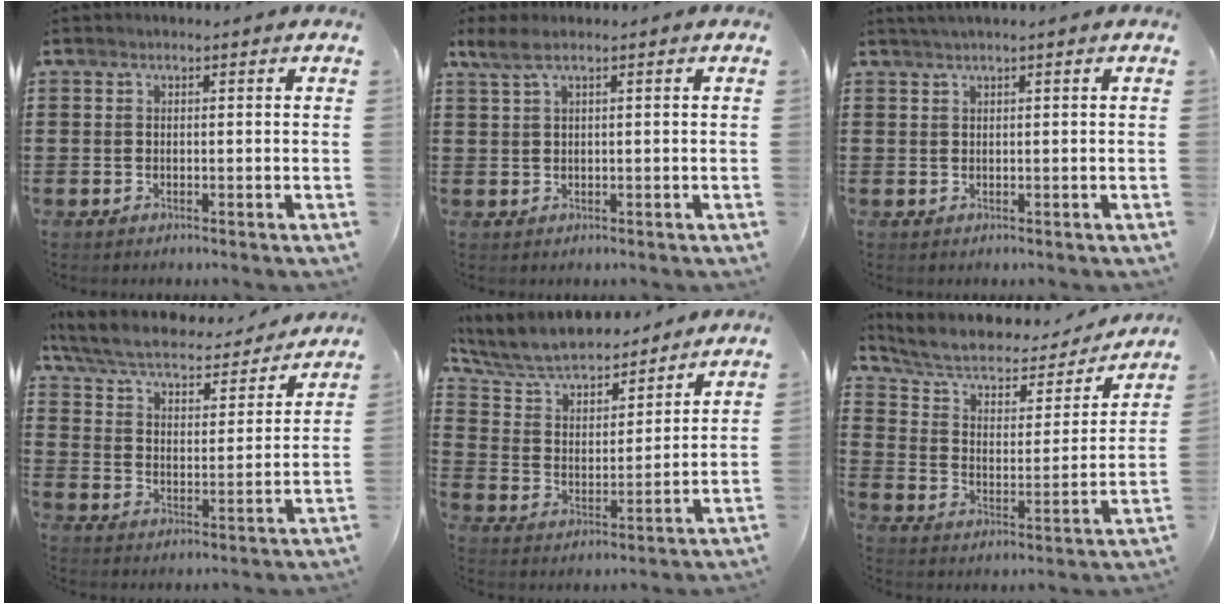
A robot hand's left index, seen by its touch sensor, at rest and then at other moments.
{"total": 2.1, "force": [1.0, 0.3, 1.9], "torque": [-0.045, -0.002, 0.016]}
{"total": 1.1, "force": [0.8, -0.1, 0.7], "torque": [-0.013, 0.000, 0.016]}
{"total": 6.0, "force": [5.4, 0.9, 2.4], "torque": [-0.073, -0.034, 0.089]}
{"total": 6.9, "force": [6.5, 1.3, 2.0], "torque": [-0.070, -0.043, 0.111]}
{"total": 6.5, "force": [5.0, 2.6, 3.1], "torque": [-0.085, -0.029, 0.083]}